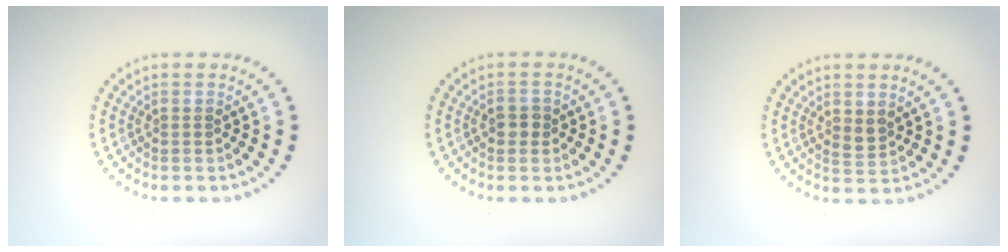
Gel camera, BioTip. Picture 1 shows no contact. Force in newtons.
{"total": 1.4, "press": 1.4, "slide": 0.1}
{"total": 1.3, "press": 1.2, "slide": 0.5}